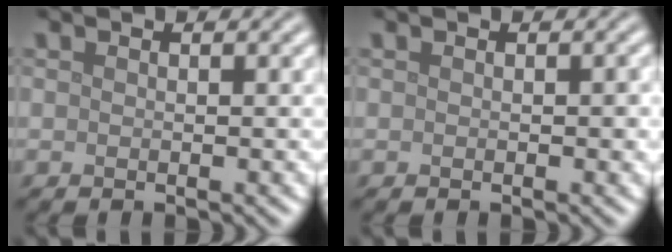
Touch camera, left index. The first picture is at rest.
{"total": 0.6, "force": [0.0, 0.3, 0.5], "torque": [-0.007, -0.001, 0.000]}